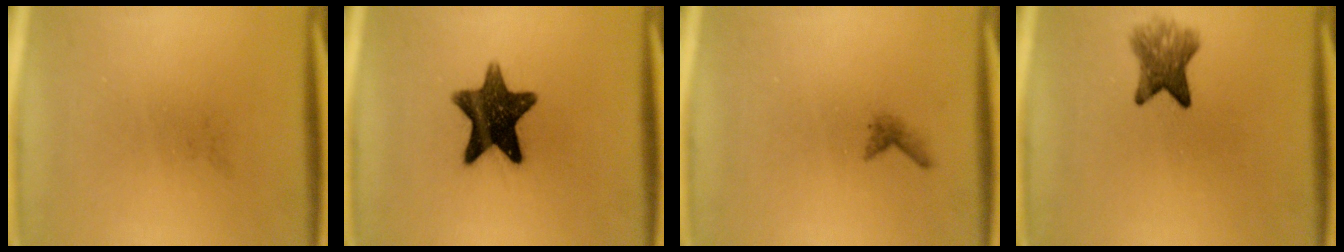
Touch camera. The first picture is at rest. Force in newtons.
{"total": 12.6}
{"total": 0.9}
{"total": 5.0}